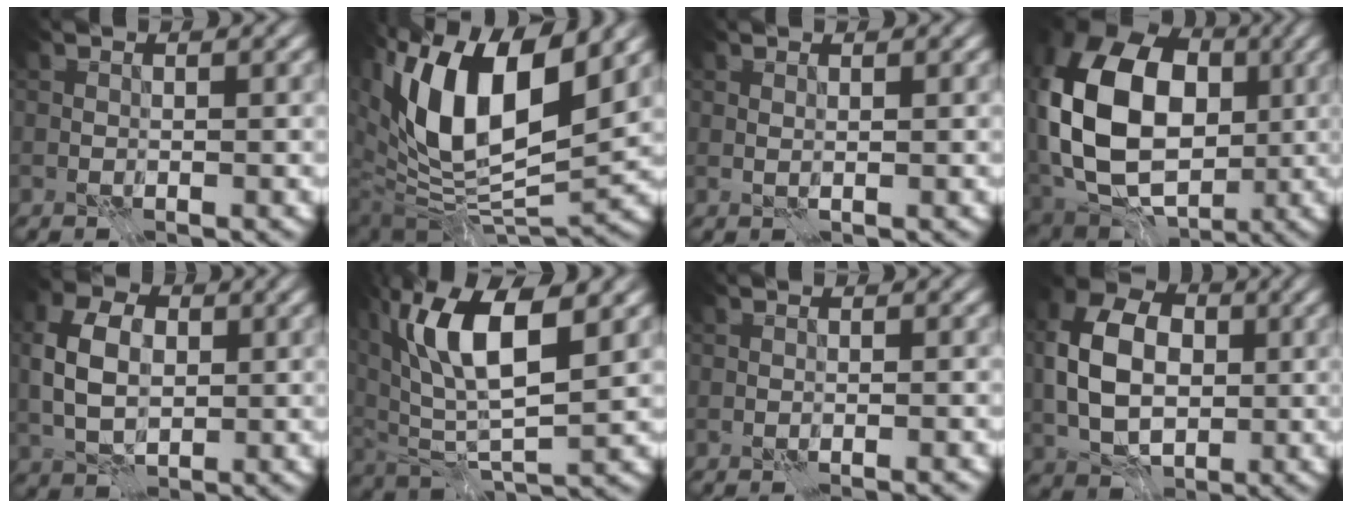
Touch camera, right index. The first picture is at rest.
{"total": 12.7, "force": [4.7, 6.2, 10.1], "torque": [-0.177, 0.001, 0.083]}
{"total": 0.6, "force": [0.5, 0.0, 0.3], "torque": [-0.005, -0.004, 0.004]}
{"total": 16.3, "force": [0.7, 11.8, 11.1], "torque": [-0.221, 0.010, -0.002]}
{"total": 5.5, "force": [0.5, 4.0, 3.8], "torque": [-0.082, 0.005, 0.004]}
{"total": 9.4, "force": [3.4, 4.3, 7.7], "torque": [-0.145, 0.000, 0.054]}
{"total": 0.7, "force": [-0.7, -0.1, 0.0], "torque": [0.011, -0.007, -0.018]}
{"total": 8.4, "force": [0.2, 6.1, 5.8], "torque": [-0.122, 0.007, -0.008]}